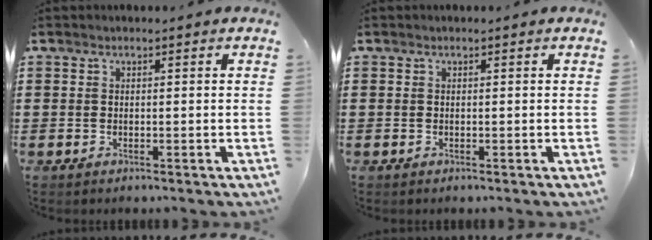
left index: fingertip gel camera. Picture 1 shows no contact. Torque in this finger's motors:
{"motor_torque": [0.00, 0.00, 0.00, 0.01]}